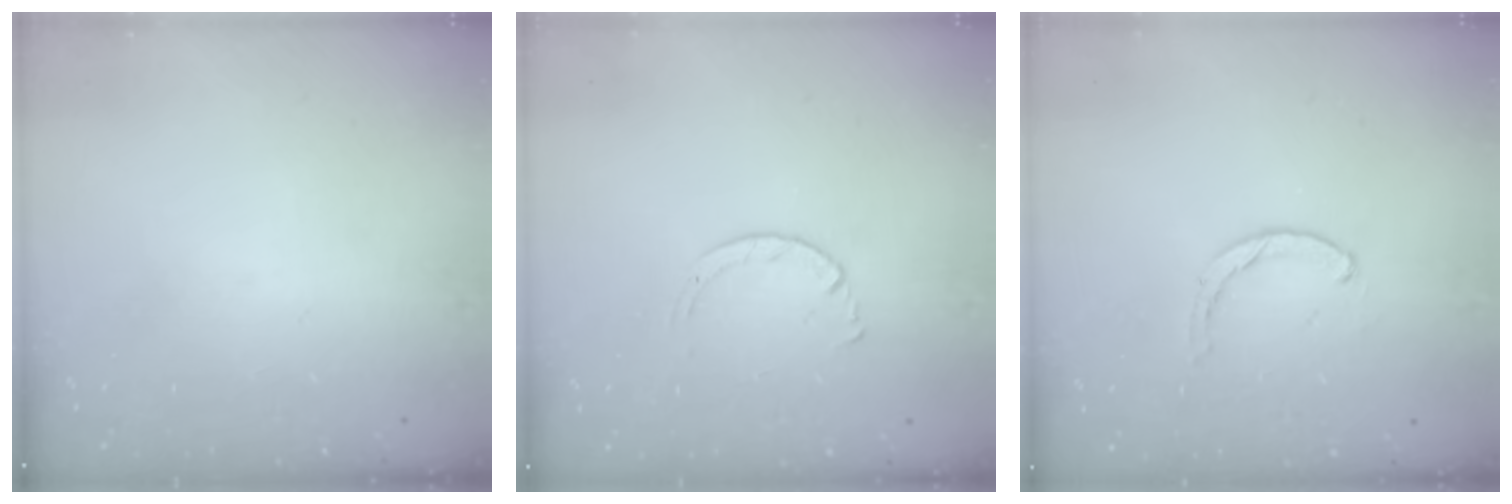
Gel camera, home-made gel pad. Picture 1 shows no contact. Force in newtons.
{"total": 1.7, "press": 1.7, "slide": 0.2}
{"total": 0.6, "press": 0.6, "slide": 0.2}